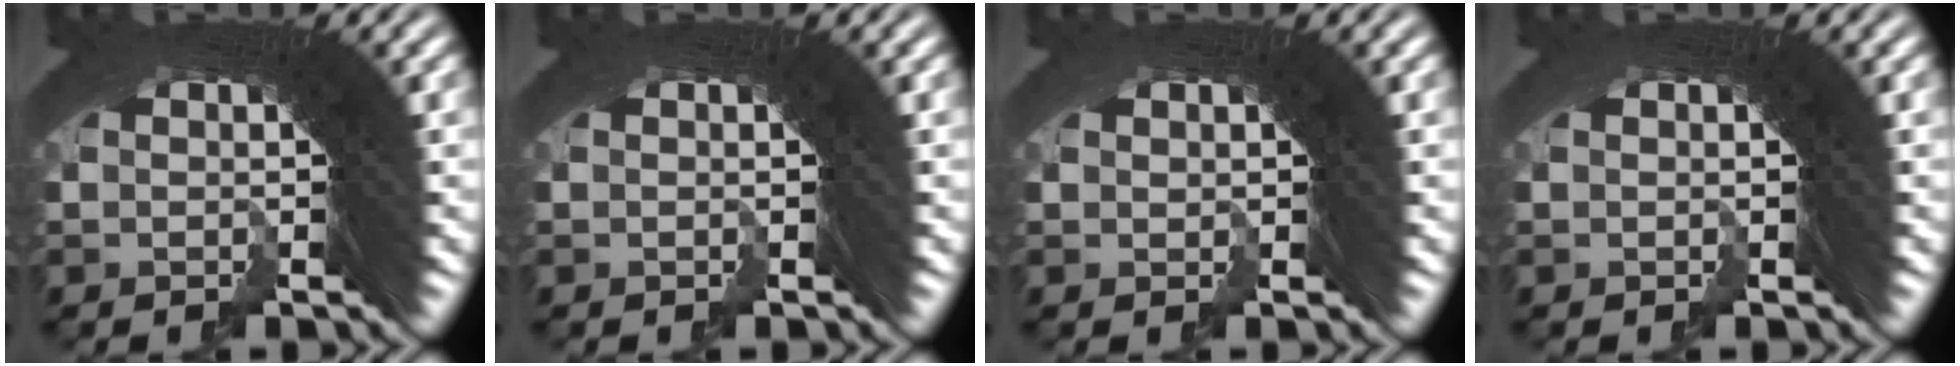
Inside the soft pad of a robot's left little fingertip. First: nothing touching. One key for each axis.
{"total": 0.0}
{"total": 0.5, "fx": 0.5, "fy": 0.0, "fz": 0.2, "tx": 0.011, "ty": 0.000, "tz": 0.013}
{"total": 0.0}